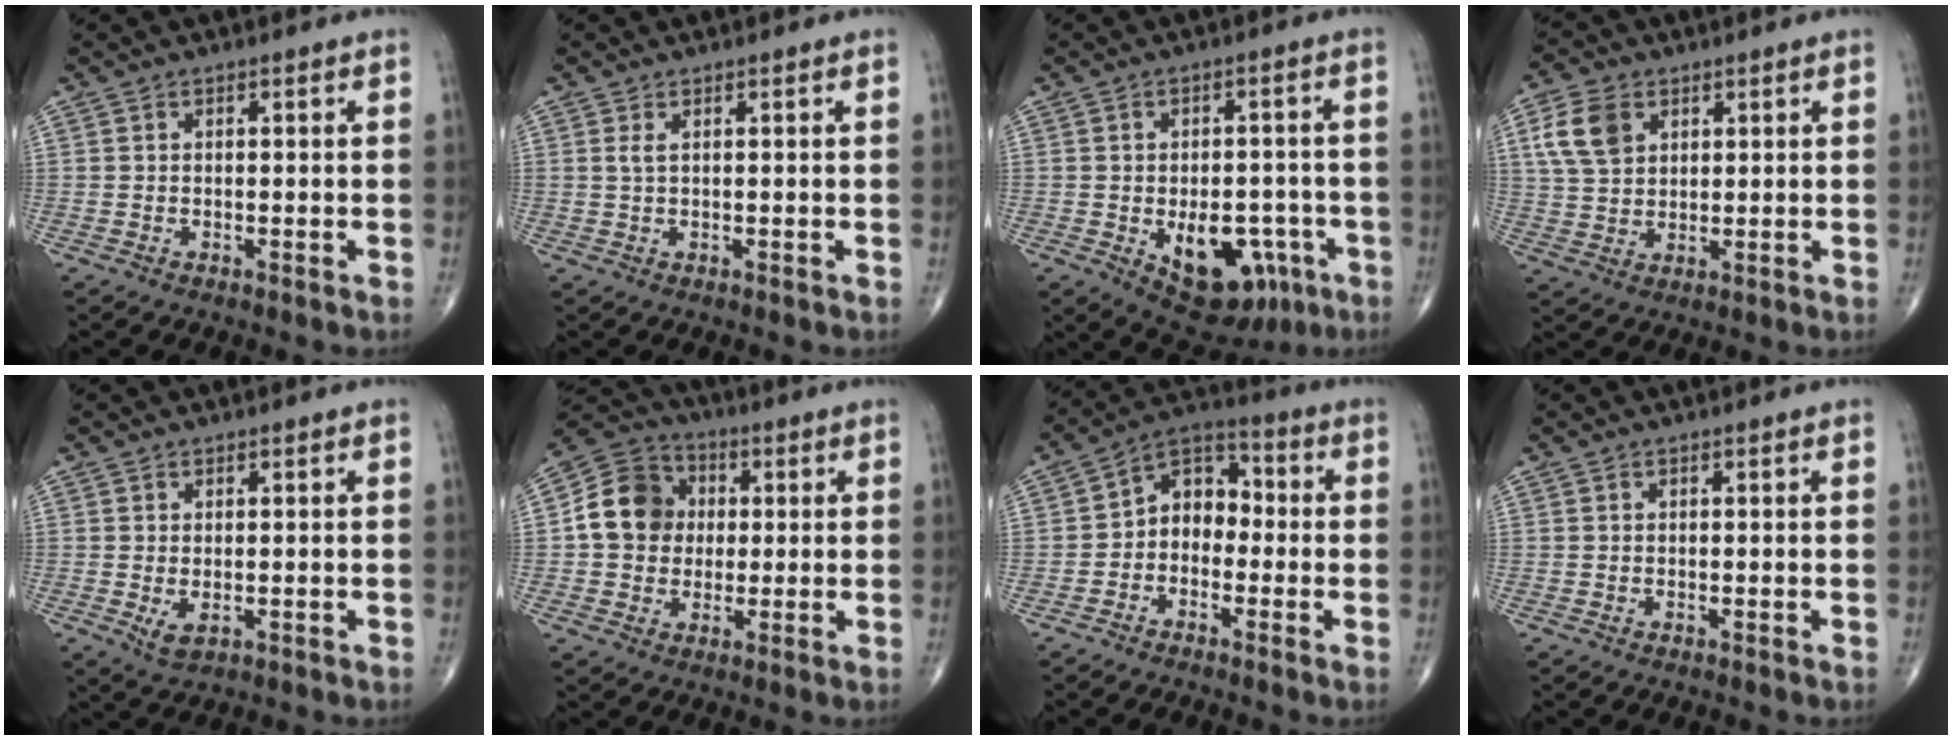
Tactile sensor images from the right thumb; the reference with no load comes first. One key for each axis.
{"total": 1.2, "fx": 0.4, "fy": 0.4, "fz": 1.0, "tx": -0.027, "ty": 0.005, "tz": 0.011}
{"total": 13.4, "fx": -4.3, "fy": 7.8, "fz": 9.9, "tx": -0.107, "ty": 0.019, "tz": -0.045}
{"total": 8.2, "fx": 3.2, "fy": 5.7, "fz": 5.0, "tx": -0.088, "ty": -0.004, "tz": 0.064}
{"total": 2.8, "fx": -0.5, "fy": 1.5, "fz": 2.3, "tx": -0.033, "ty": -0.006, "tz": -0.001}
{"total": 11.5, "fx": 1.0, "fy": 9.9, "fz": 5.8, "tx": -0.081, "ty": 0.017, "tz": 0.006}
{"total": 8.2, "fx": -1.4, "fy": 6.1, "fz": 5.3, "tx": -0.052, "ty": 0.040, "tz": -0.046}
{"total": 0.0}